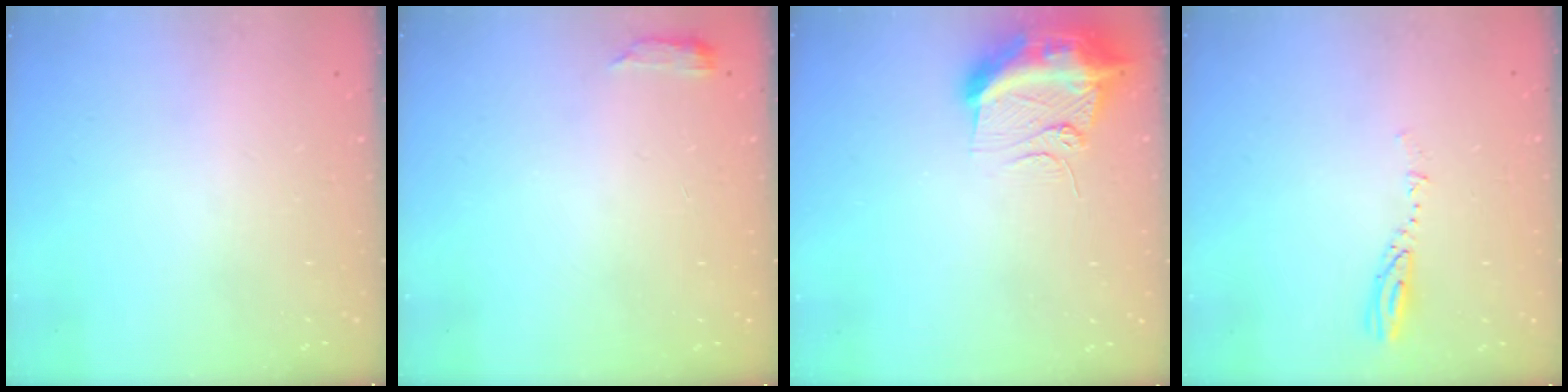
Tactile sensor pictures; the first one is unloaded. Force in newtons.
{"total": 2.8, "press": 2.8, "slide": 0.5}
{"total": 13.2, "press": 13.1, "slide": 1.4}
{"total": 3.6, "press": 3.6, "slide": 0.2}